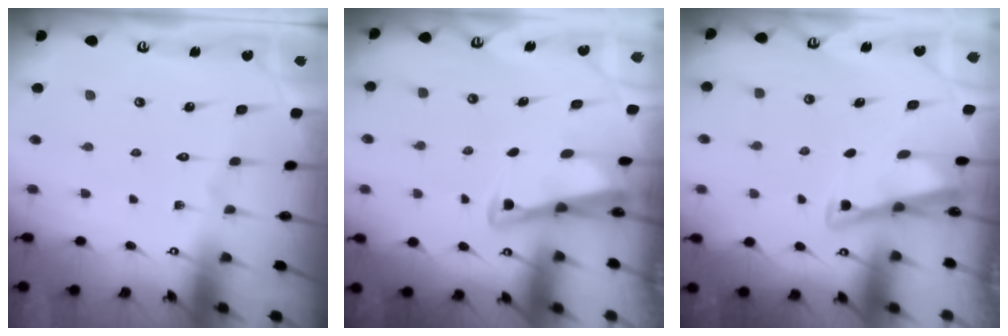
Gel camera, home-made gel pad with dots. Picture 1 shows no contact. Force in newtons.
{"total": 2.5, "press": 2.5, "slide": 0.2}
{"total": 2.9, "press": 2.8, "slide": 0.4}